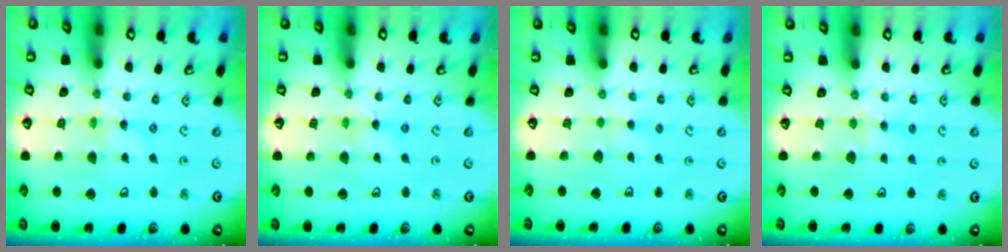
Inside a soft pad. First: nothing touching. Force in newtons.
{"total": 0.0}
{"total": 1.7, "press": 1.7, "slide": 0.3}
{"total": 4.1, "press": 4.1, "slide": 0.4}